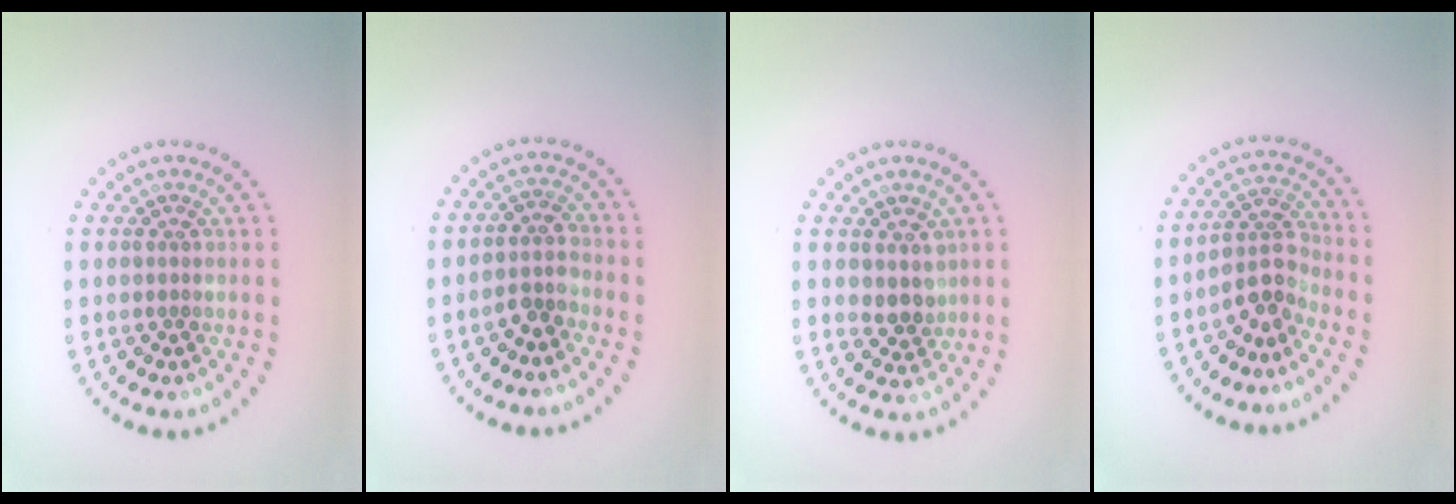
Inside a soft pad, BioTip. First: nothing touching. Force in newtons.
{"total": 2.2, "press": 1.8, "slide": 1.2}
{"total": 2.1, "press": 1.9, "slide": 0.9}
{"total": 2.9, "press": 2.4, "slide": 1.7}